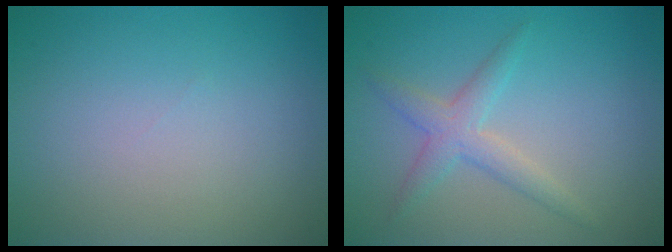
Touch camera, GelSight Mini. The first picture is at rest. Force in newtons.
{"total": 1.7, "press": 1.7, "slide": 0.2}